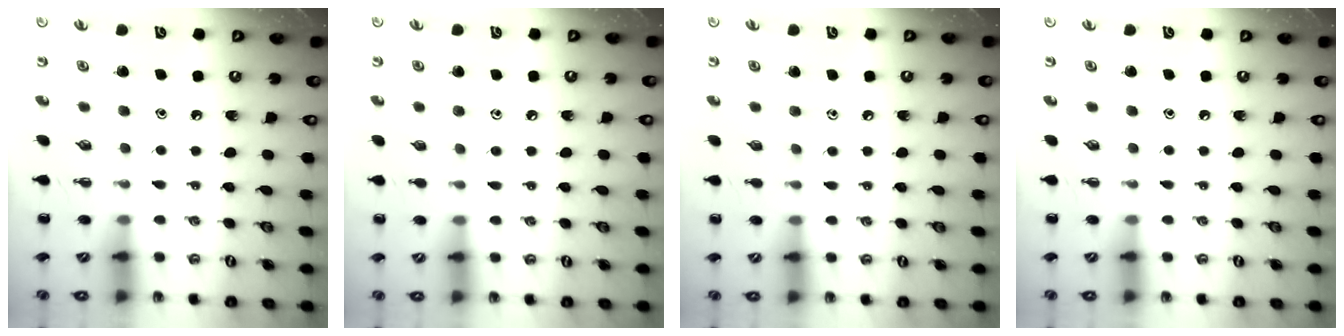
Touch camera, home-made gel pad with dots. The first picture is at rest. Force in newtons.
{"total": 4.4, "press": 4.2, "slide": 1.6}
{"total": 4.1, "press": 3.9, "slide": 1.1}
{"total": 0.0}